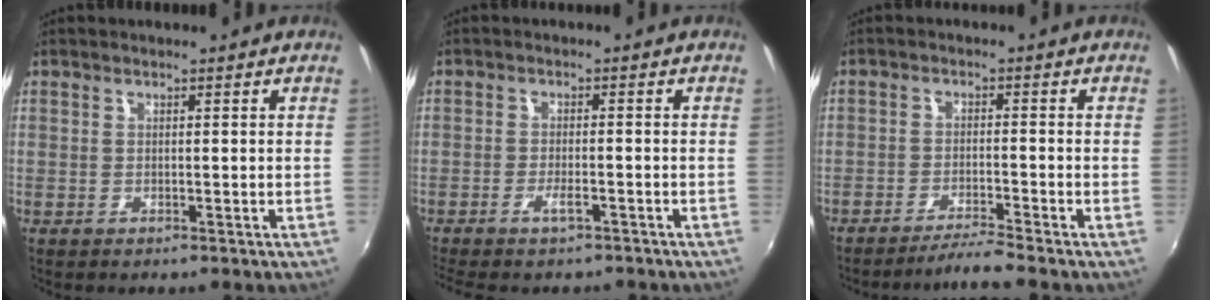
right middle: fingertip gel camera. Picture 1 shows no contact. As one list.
[{"total": 4.5, "force": [-3.5, 0.9, 2.7], "torque": [-0.066, -0.007, -0.061]}, {"total": 4.4, "force": [-4.0, -1.2, 1.2], "torque": [-0.045, 0.000, -0.073]}]